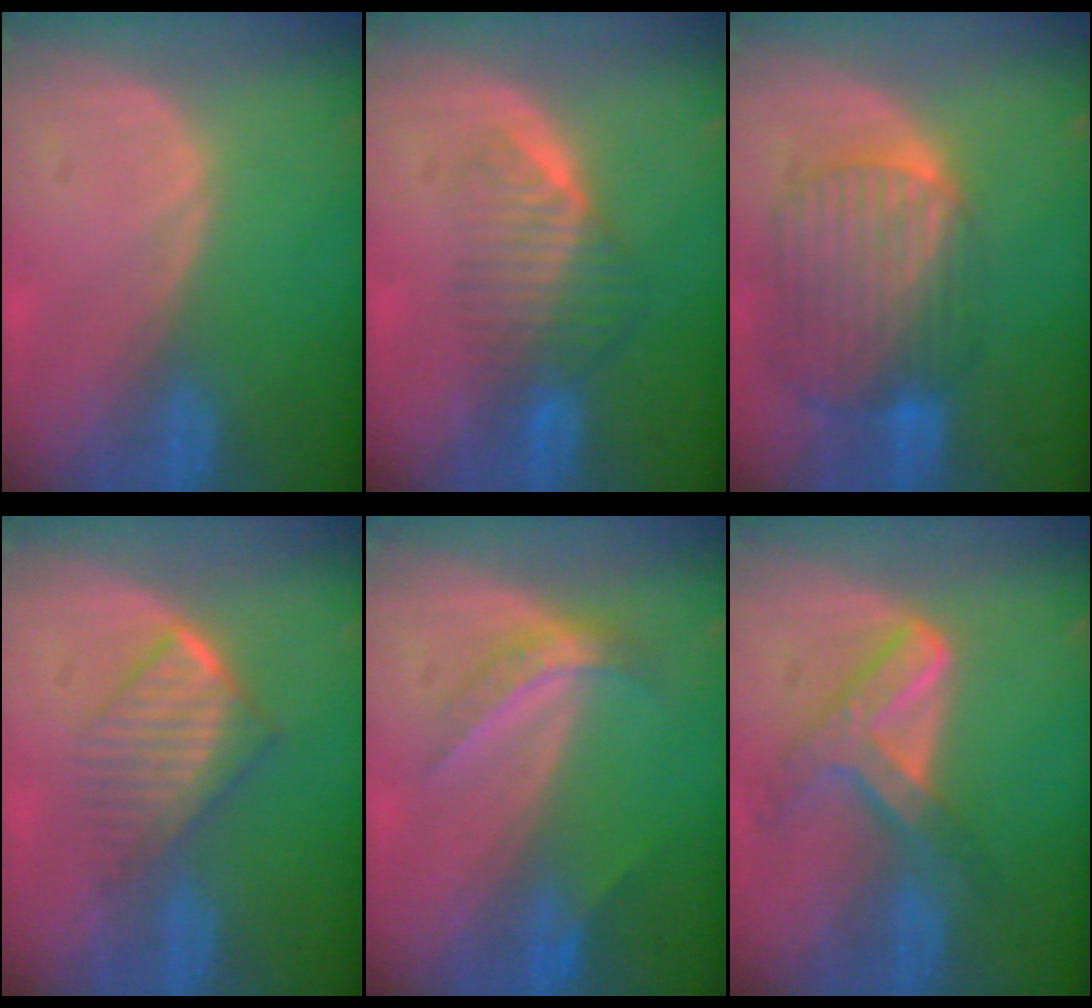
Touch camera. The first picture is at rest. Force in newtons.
{"total": 6.5, "press": 5.5, "slide": 3.4}
{"total": 10.3, "press": 8.7, "slide": 5.6}
{"total": 6.7, "press": 5.8, "slide": 3.3}
{"total": 4.5, "press": 4.0, "slide": 2.1}
{"total": 7.2, "press": 6.2, "slide": 3.7}